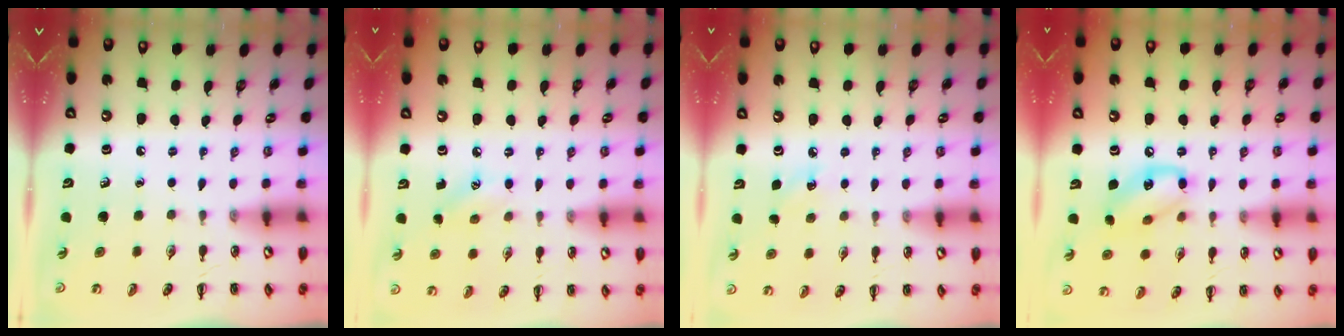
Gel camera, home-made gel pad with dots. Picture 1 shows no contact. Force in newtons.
{"total": 5.6, "press": 5.5, "slide": 1.4}
{"total": 4.8, "press": 4.6, "slide": 1.3}
{"total": 12.7, "press": 12.6, "slide": 1.8}